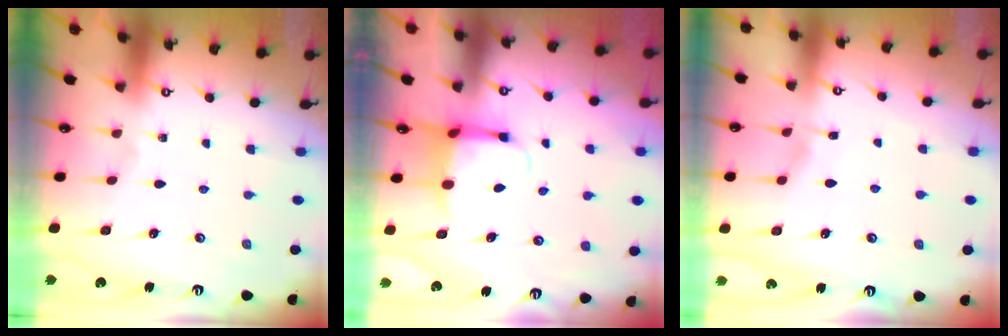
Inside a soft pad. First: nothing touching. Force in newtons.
{"total": 4.5, "press": 4.4, "slide": 1.2}
{"total": 2.5, "press": 2.5, "slide": 0.4}